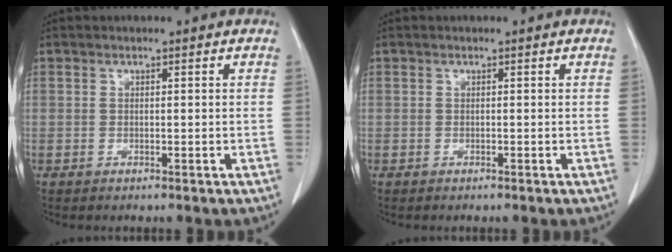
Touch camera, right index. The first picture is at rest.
{"total": 0.0}